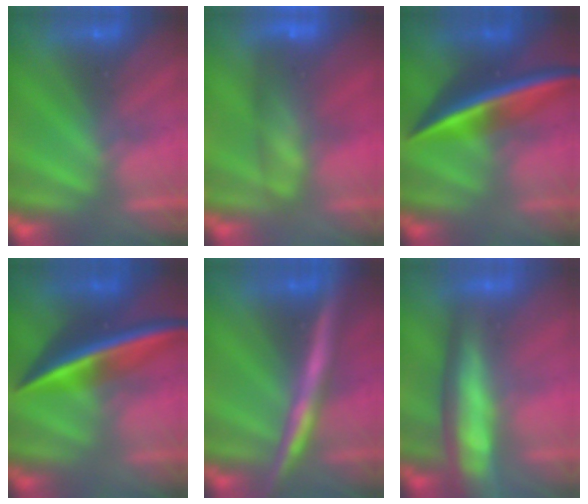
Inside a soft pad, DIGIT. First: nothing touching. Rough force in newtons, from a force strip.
{"total": 8.1}
{"total": 2.5}
{"total": 2.5}
{"total": 6.0}
{"total": 7.8}